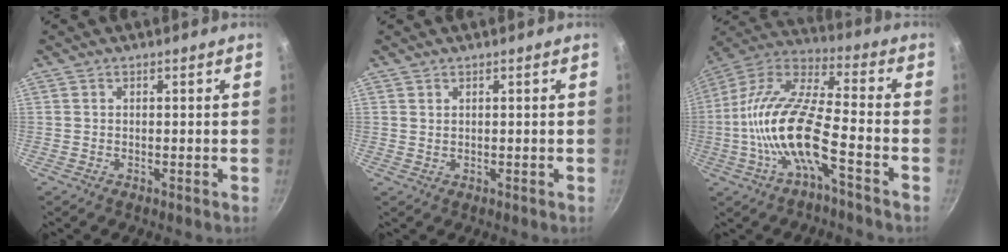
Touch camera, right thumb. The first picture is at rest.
{"total": 0.7, "force": [0.6, 0.3, 0.3], "torque": [-0.002, -0.007, 0.009]}
{"total": 16.7, "force": [-5.5, 5.1, 15.0], "torque": [-0.288, 0.047, -0.119]}